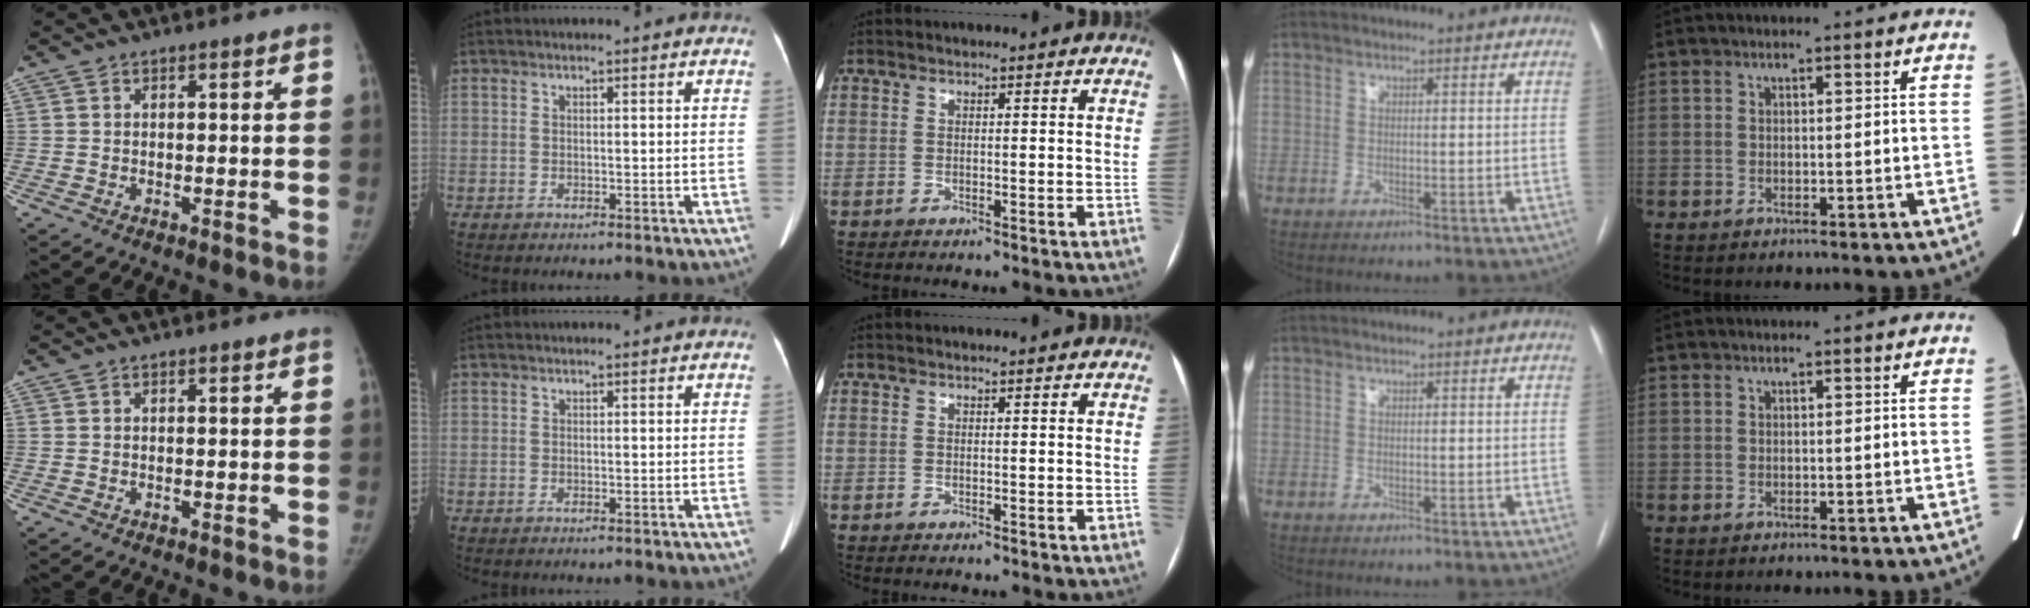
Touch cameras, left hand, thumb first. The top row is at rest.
{}